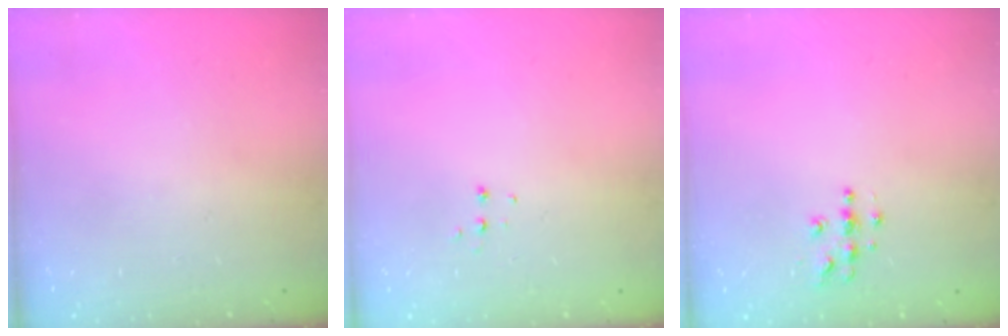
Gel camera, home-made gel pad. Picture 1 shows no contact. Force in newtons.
{"total": 4.5, "press": 4.5, "slide": 0.4}
{"total": 4.3, "press": 4.3, "slide": 0.4}